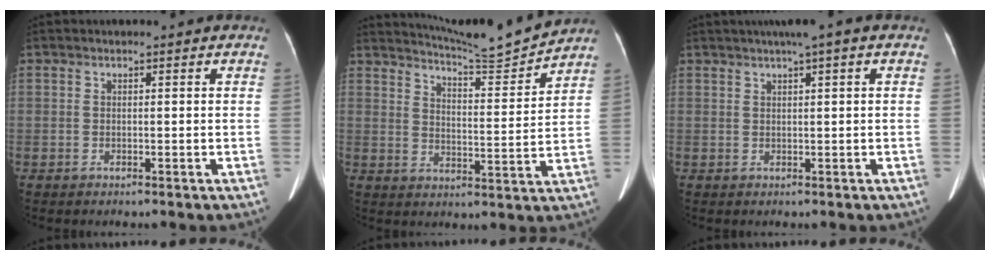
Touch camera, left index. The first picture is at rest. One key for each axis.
{"total": 10.3, "fx": 10.1, "fy": -1.9, "fz": 1.2, "tx": -0.033, "ty": -0.033, "tz": 0.159}
{"total": 2.3, "fx": 1.1, "fy": 0.1, "fz": 2.1, "tx": -0.037, "ty": 0.010, "tz": 0.015}